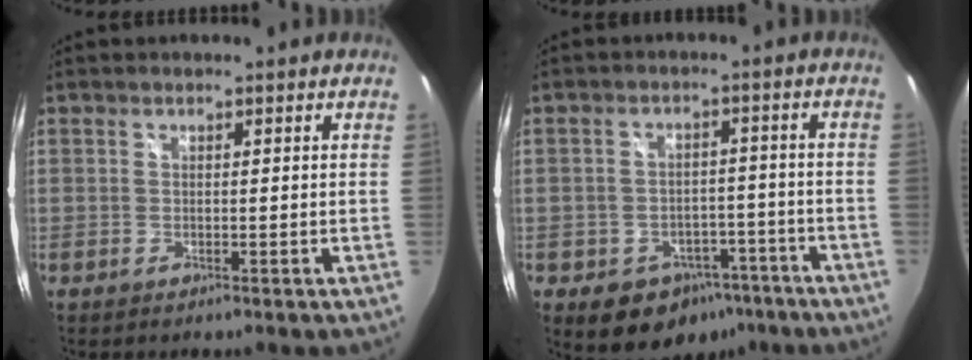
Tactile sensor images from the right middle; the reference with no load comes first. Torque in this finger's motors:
{"motor_torque": [0.90, -0.86, 0.12, 0.06]}